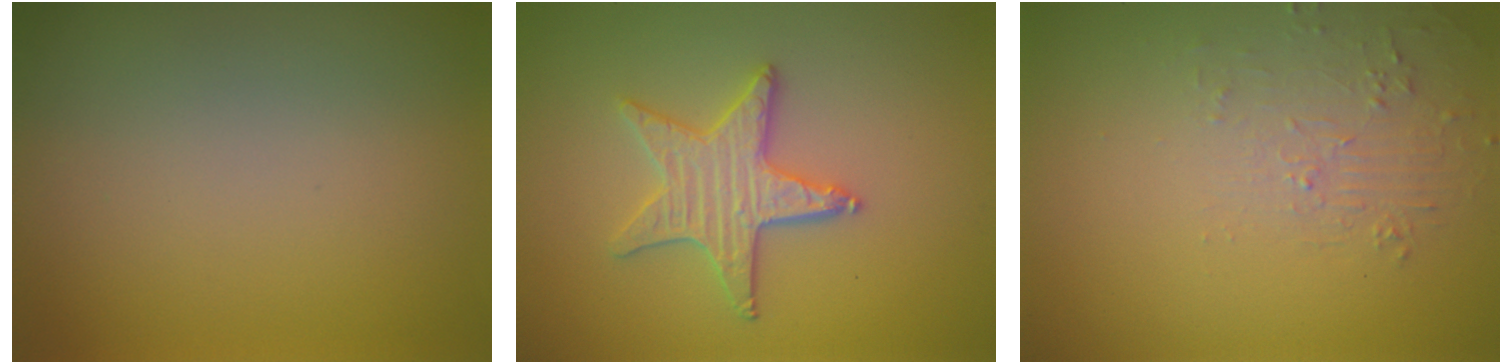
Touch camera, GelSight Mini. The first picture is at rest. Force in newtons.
{"total": 3.7, "press": 3.6, "slide": 0.8}
{"total": 1.7, "press": 0.5, "slide": 1.7}